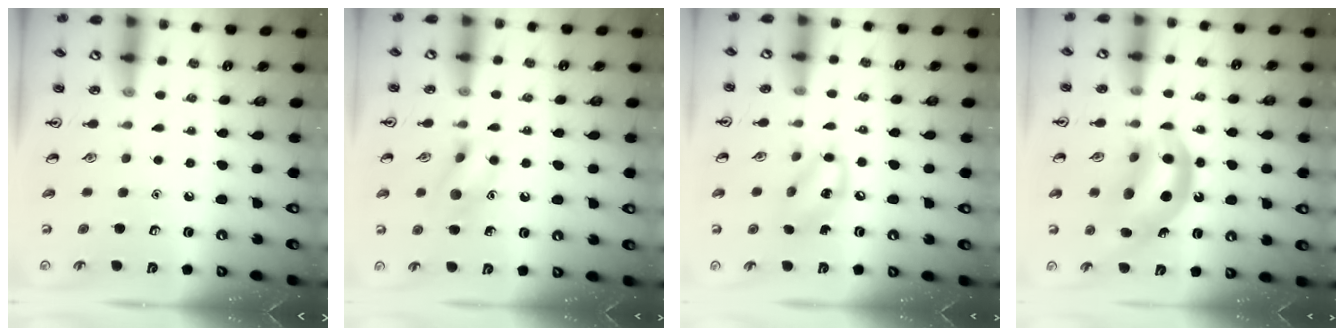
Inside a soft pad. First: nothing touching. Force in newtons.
{"total": 10.0, "press": 10.0, "slide": 0.6}
{"total": 8.2, "press": 8.0, "slide": 1.4}
{"total": 13.1, "press": 12.5, "slide": 4.0}